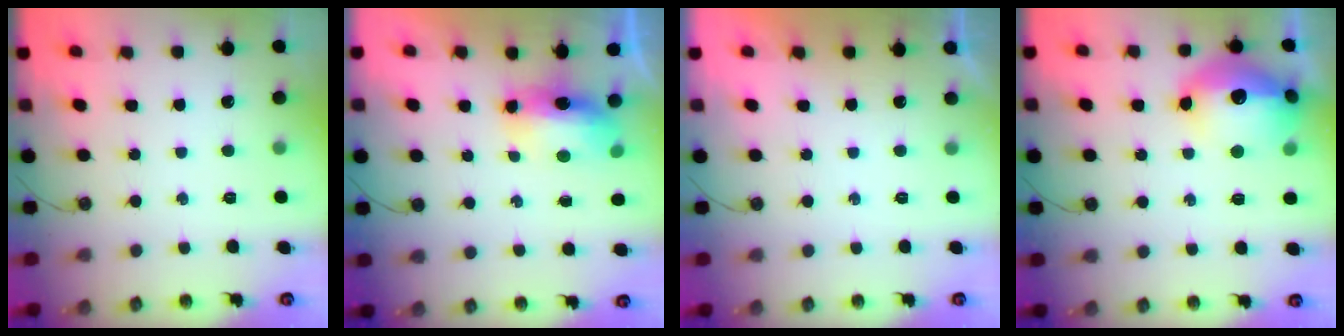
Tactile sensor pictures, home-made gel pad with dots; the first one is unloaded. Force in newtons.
{"total": 8.4, "press": 8.4, "slide": 0.7}
{"total": 0.0}
{"total": 19.3, "press": 19.2, "slide": 1.5}